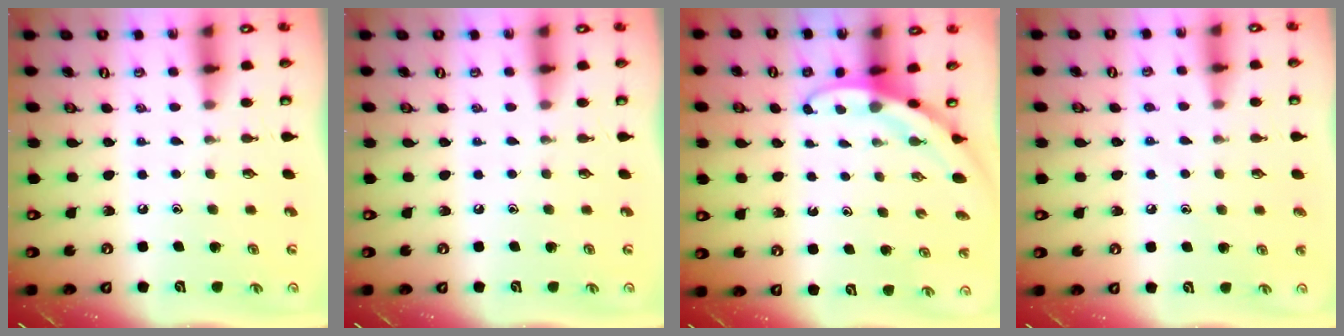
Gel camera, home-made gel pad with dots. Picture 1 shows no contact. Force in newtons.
{"total": 0.0}
{"total": 2.8, "press": 2.8, "slide": 0.1}
{"total": 4.4, "press": 4.3, "slide": 0.5}